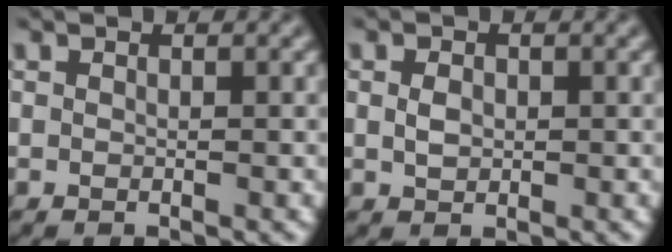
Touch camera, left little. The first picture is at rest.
{"total": 1.4, "force": [-0.1, 1.0, 0.9], "torque": [-0.022, 0.002, -0.003]}